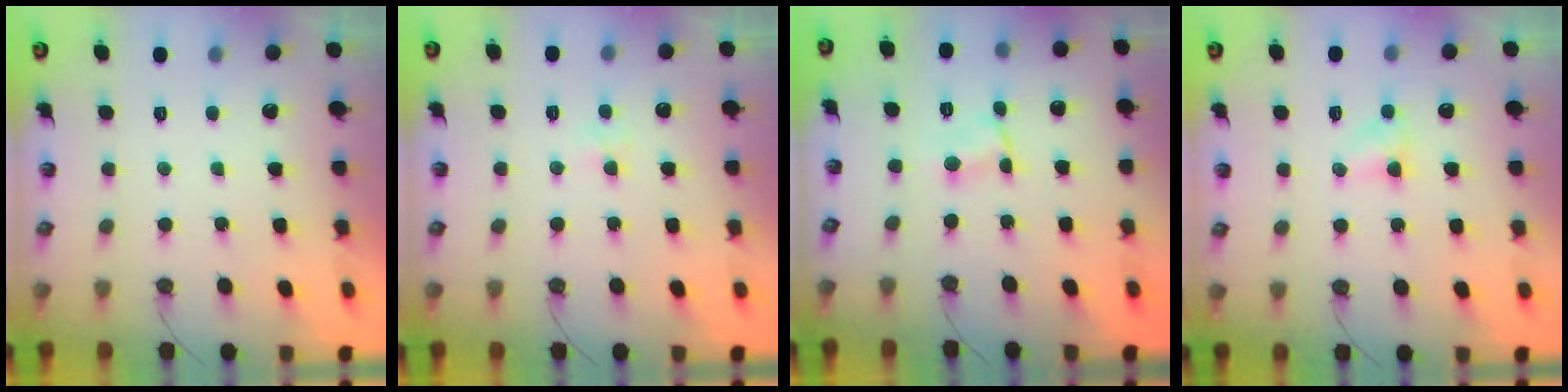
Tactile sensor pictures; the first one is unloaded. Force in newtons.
{"total": 2.9, "press": 2.8, "slide": 0.5}
{"total": 1.8, "press": 1.8, "slide": 0.2}
{"total": 3.3, "press": 3.3, "slide": 0.3}